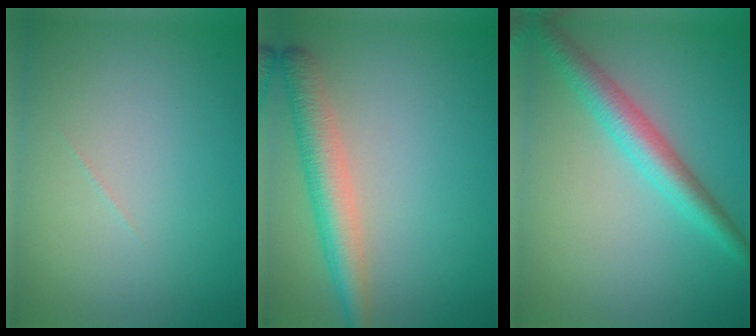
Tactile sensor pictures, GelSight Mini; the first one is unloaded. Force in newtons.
{"total": 4.3, "press": 4.3, "slide": 0.2}
{"total": 3.9, "press": 3.9, "slide": 0.0}